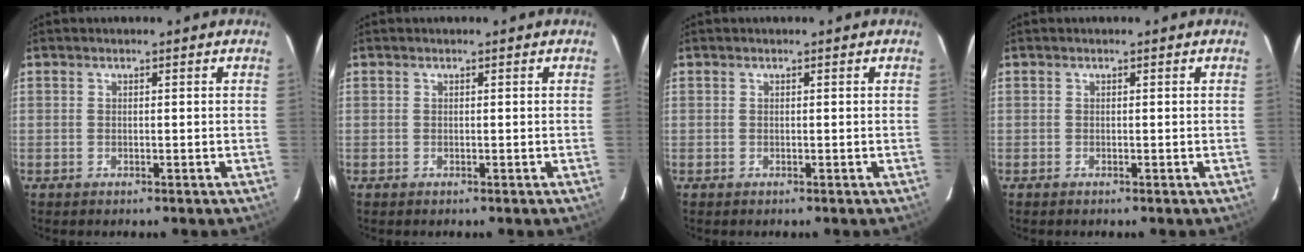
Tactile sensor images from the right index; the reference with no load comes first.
{"total": 0.0}
{"total": 0.0}
{"total": 0.0}